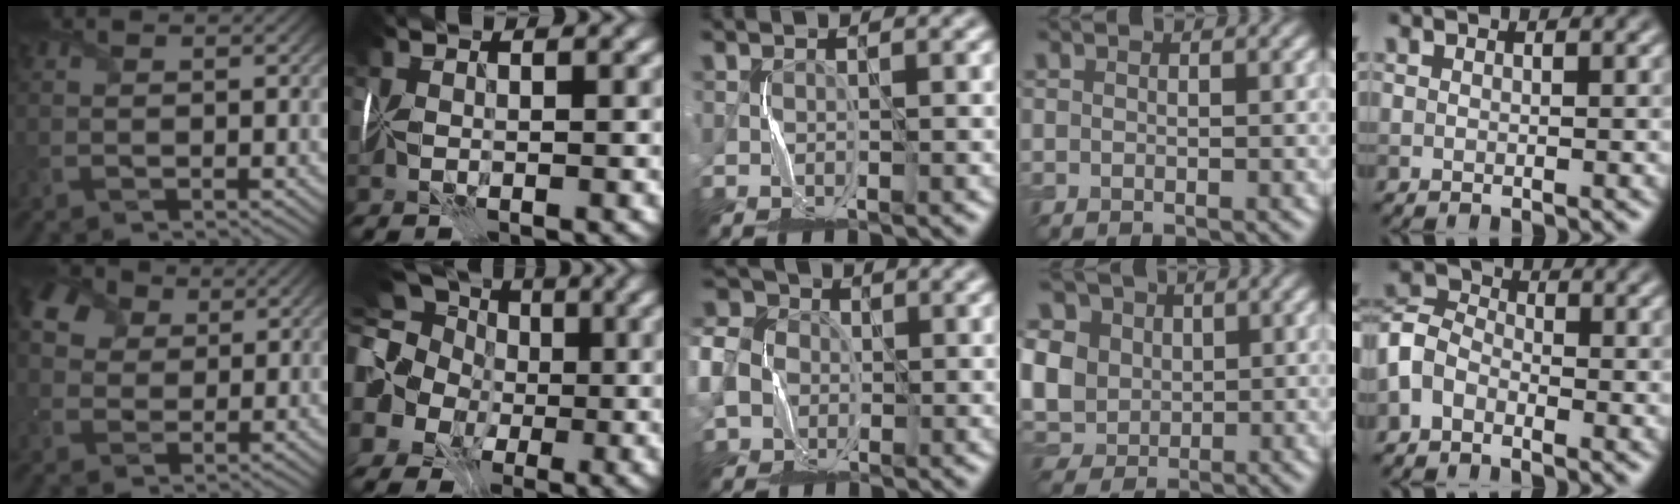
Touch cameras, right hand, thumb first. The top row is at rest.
{"thumb": {"total": 9.0, "force": [4.2, 6.6, 4.4], "torque": [-0.138, 0.030, 0.065]}, "index": {"total": 11.5, "force": [1.2, 10.3, 4.9], "torque": [-0.128, 0.011, -0.022]}, "middle": {"total": 6.7, "force": [-0.8, 5.9, 3.1], "torque": [-0.073, 0.009, -0.033]}, "ring": {"total": 12.6, "force": [3.6, 10.5, 6.0], "torque": [-0.160, 0.018, 0.051]}, "little": {"total": 3.5, "force": [-1.8, 2.3, 1.9], "torque": [-0.041, 0.011, -0.052]}}